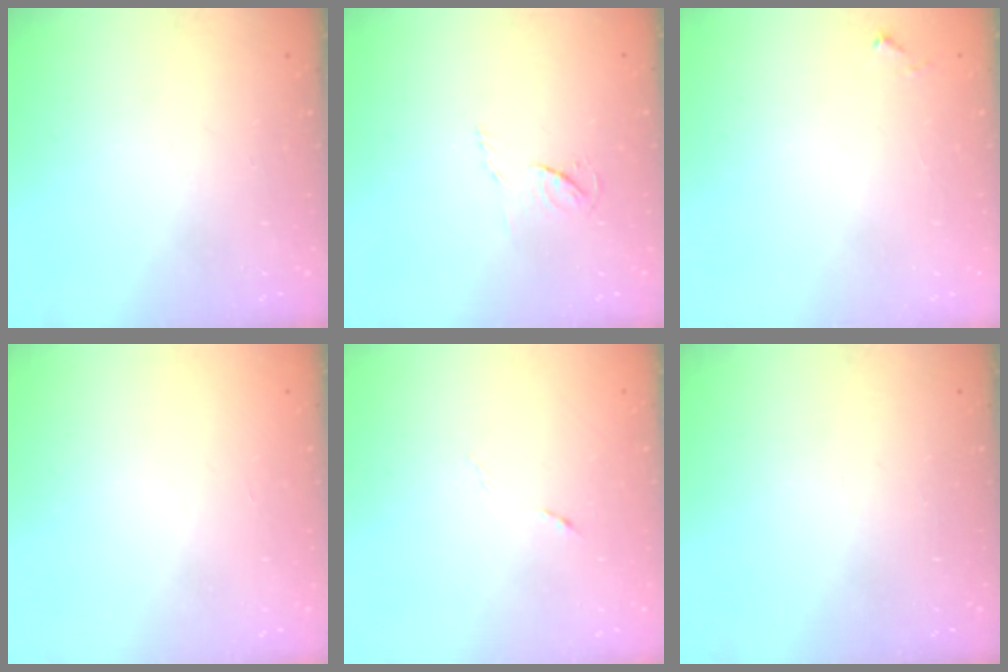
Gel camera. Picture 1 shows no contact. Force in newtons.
{"total": 3.8, "press": 3.8, "slide": 0.5}
{"total": 4.2, "press": 4.2, "slide": 0.1}
{"total": 1.6, "press": 1.6, "slide": 0.1}
{"total": 4.0, "press": 3.8, "slide": 1.2}
{"total": 0.0}